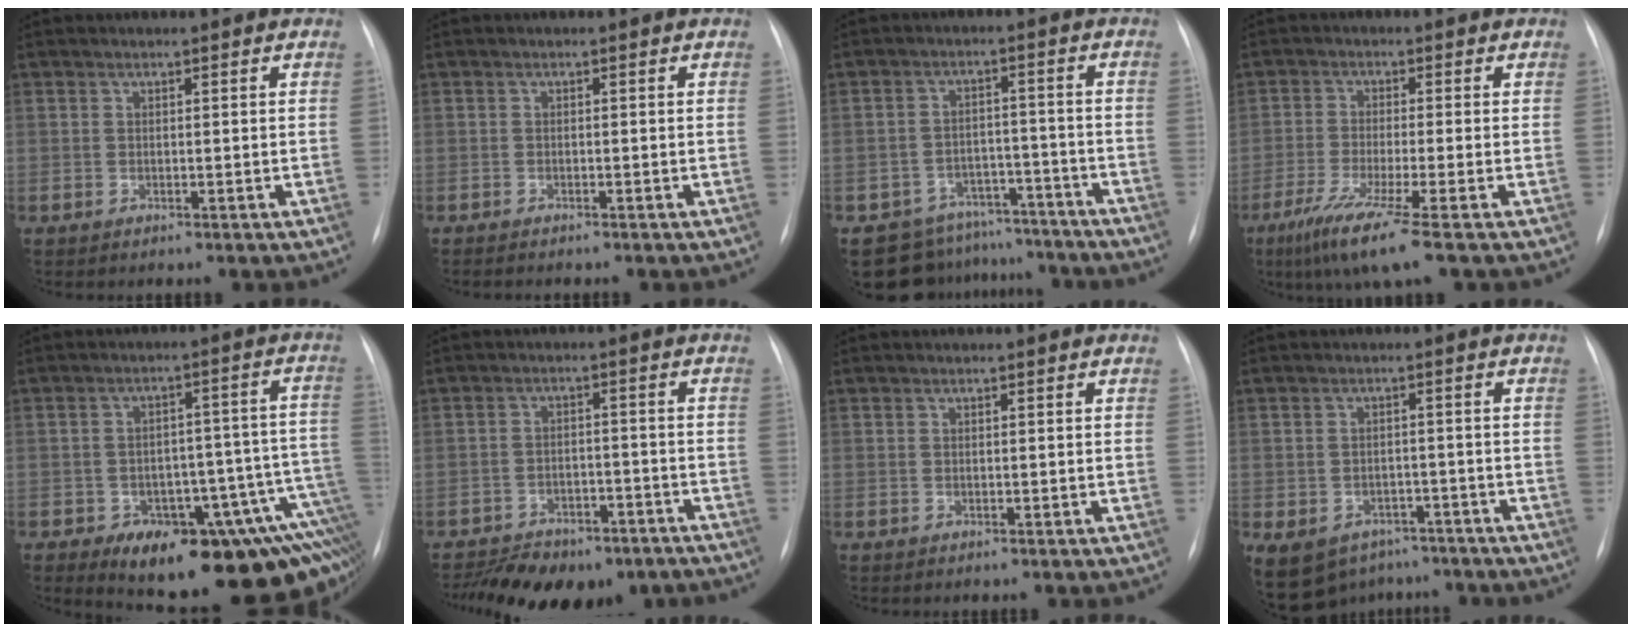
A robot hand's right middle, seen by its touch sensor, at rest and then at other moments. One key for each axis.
{"total": 1.8, "fx": -1.6, "fy": 0.4, "fz": 0.8, "tx": -0.014, "ty": -0.004, "tz": -0.017}
{"total": 10.2, "fx": -8.8, "fy": 5.1, "fz": -0.3, "tx": 0.013, "ty": 0.039, "tz": -0.116}
{"total": 8.6, "fx": -5.4, "fy": -0.8, "fz": 6.7, "tx": -0.123, "ty": -0.030, "tz": -0.098}
{"total": 20.4, "fx": -11.9, "fy": 7.4, "fz": 14.8, "tx": -0.084, "ty": 0.047, "tz": -0.139}
{"total": 15.9, "fx": -12.2, "fy": 7.3, "fz": 7.1, "tx": -0.140, "ty": -0.002, "tz": -0.164}
{"total": 0.0}
{"total": 17.0, "fx": -10.0, "fy": 12.3, "fz": 6.0, "tx": -0.179, "ty": 0.004, "tz": -0.120}